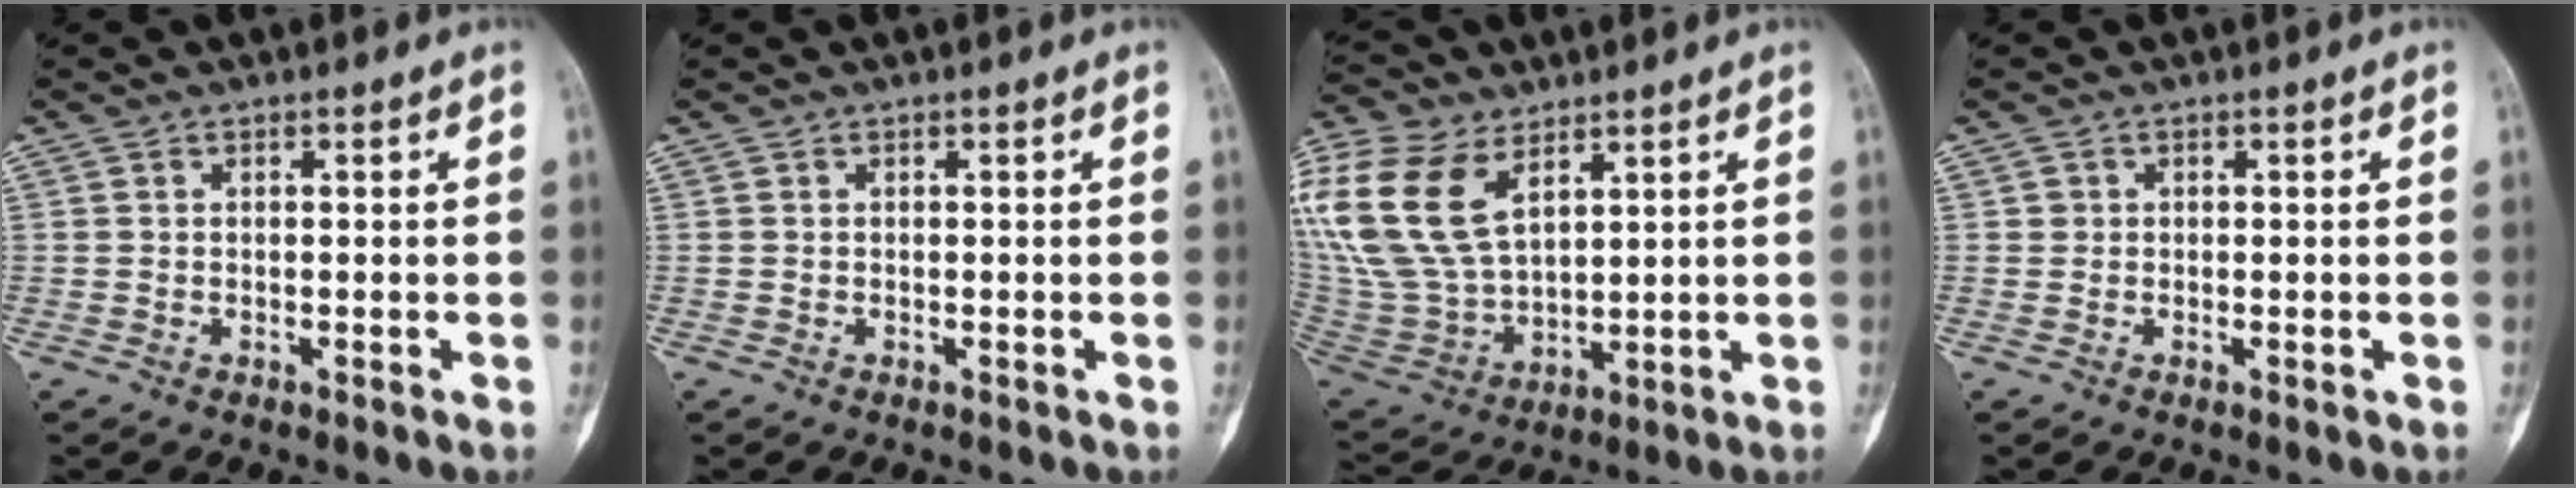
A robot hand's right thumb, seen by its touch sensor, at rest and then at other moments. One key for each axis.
{"total": 0.0}
{"total": 22.3, "fx": 9.5, "fy": 13.3, "fz": 15.2, "tx": -0.342, "ty": -0.019, "tz": 0.194}
{"total": 0.7, "fx": 0.0, "fy": 0.7, "fz": 0.0, "tx": 0.004, "ty": 0.004, "tz": 0.000}